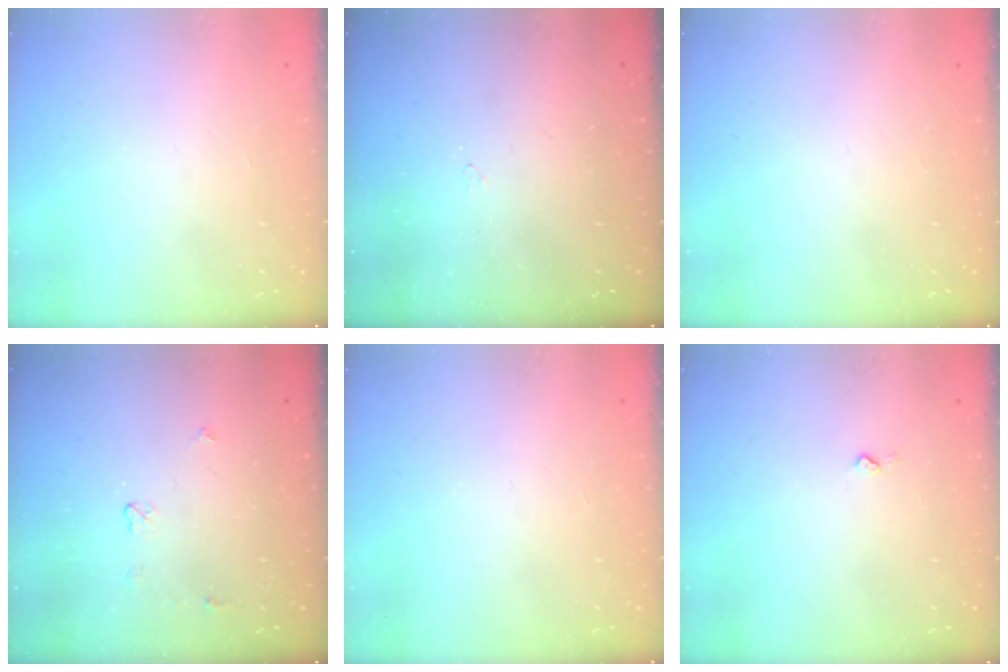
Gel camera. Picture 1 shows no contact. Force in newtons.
{"total": 2.9, "press": 2.9, "slide": 0.5}
{"total": 0.0}
{"total": 3.4, "press": 3.4, "slide": 0.6}
{"total": 0.0}
{"total": 2.7, "press": 2.6, "slide": 0.4}